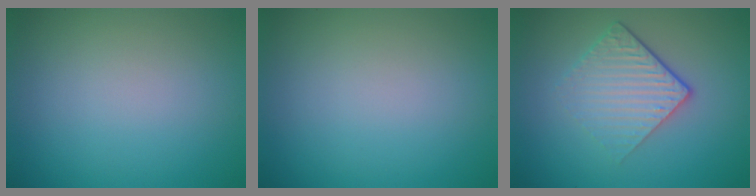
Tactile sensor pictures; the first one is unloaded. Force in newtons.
{"total": 0.0}
{"total": 4.4, "press": 2.9, "slide": 3.4}